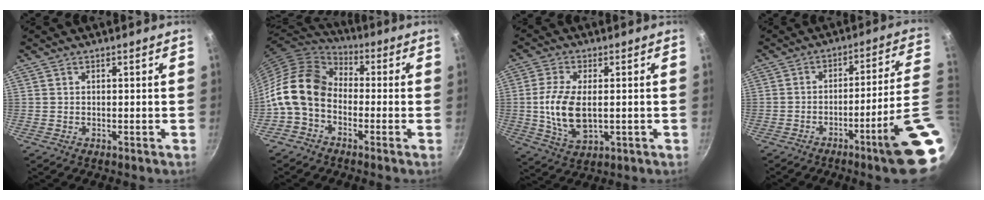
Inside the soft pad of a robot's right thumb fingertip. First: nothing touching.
{"total": 13.1, "force": [-2.9, 9.5, 8.6], "torque": [-0.142, 0.048, -0.079]}
{"total": 10.5, "force": [-0.2, 5.5, 9.0], "torque": [-0.185, -0.005, 0.000]}
{"total": 15.3, "force": [-6.1, 0.5, 14.1], "torque": [-0.177, 0.035, -0.087]}